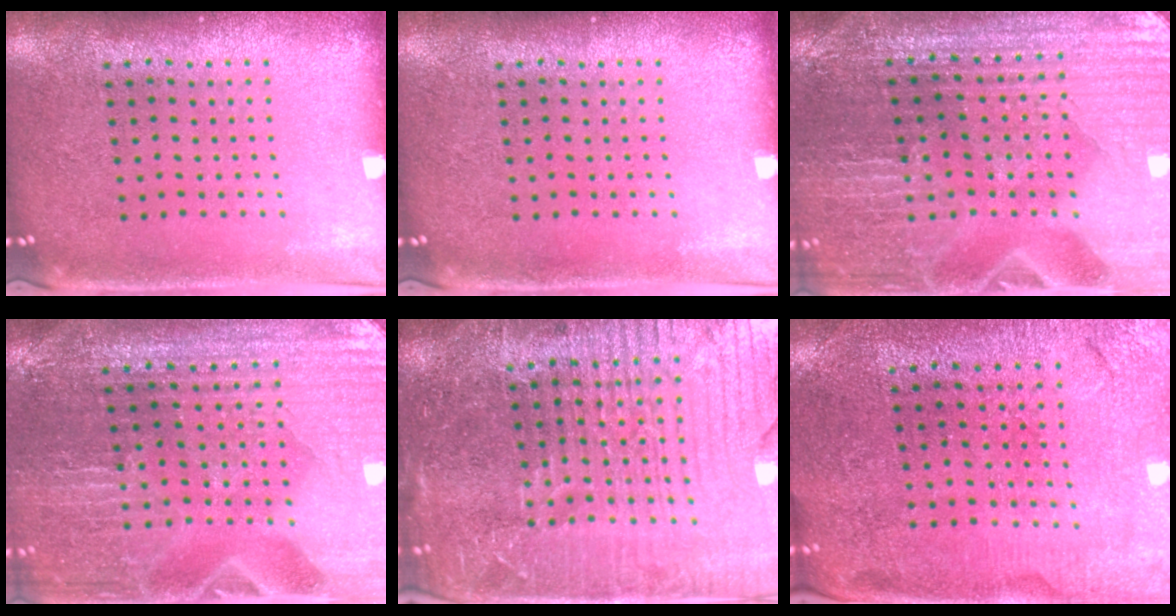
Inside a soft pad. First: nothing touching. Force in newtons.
{"total": 0.0}
{"total": 2.5, "press": 2.4, "slide": 0.4}
{"total": 1.7, "press": 1.7, "slide": 0.2}
{"total": 6.1, "press": 5.4, "slide": 2.8}
{"total": 0.7, "press": 0.7, "slide": 0.1}